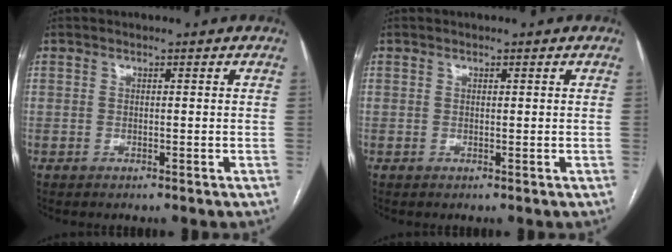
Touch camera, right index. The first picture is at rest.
{"total": 0.0}